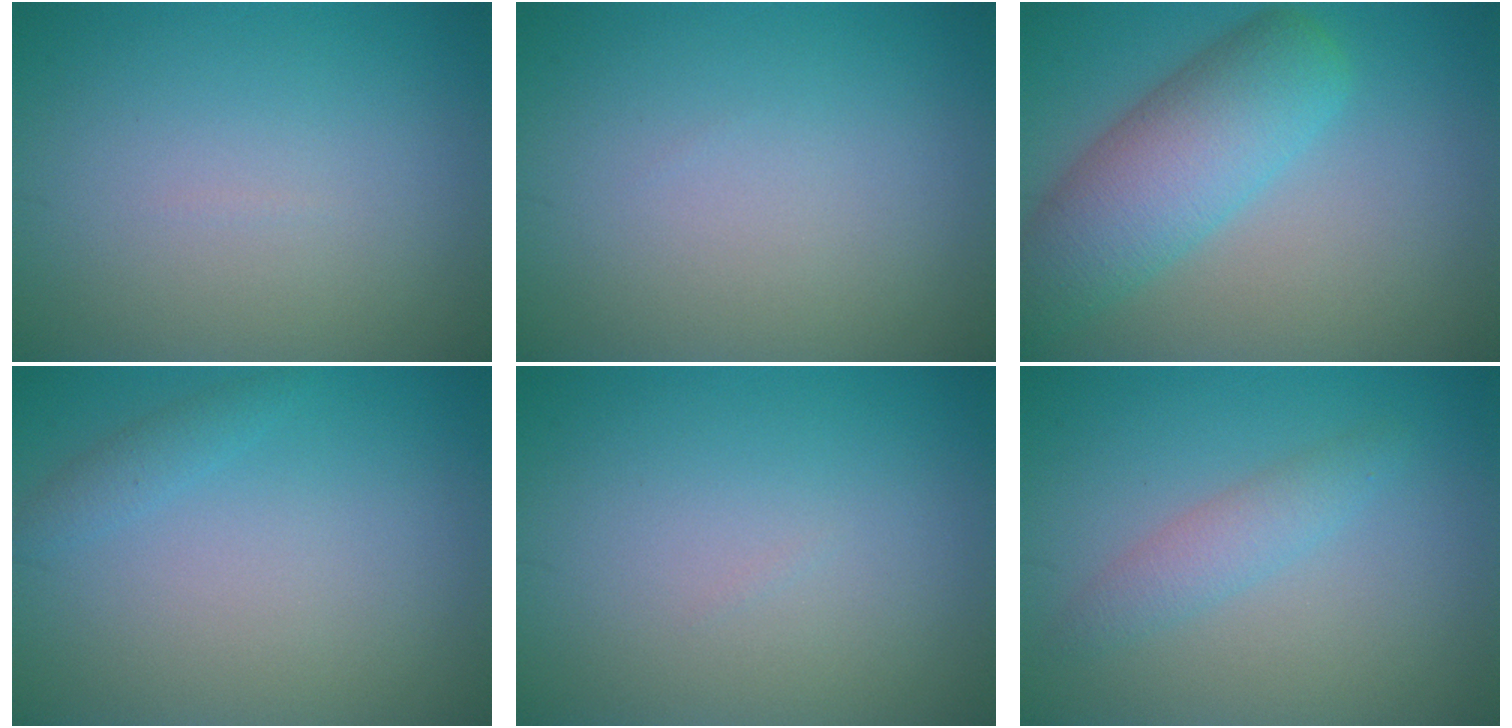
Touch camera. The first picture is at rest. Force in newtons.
{"total": 0.0}
{"total": 6.9, "press": 6.9, "slide": 0.3}
{"total": 1.2, "press": 1.2, "slide": 0.1}
{"total": 0.0}
{"total": 2.1, "press": 2.1, "slide": 0.2}